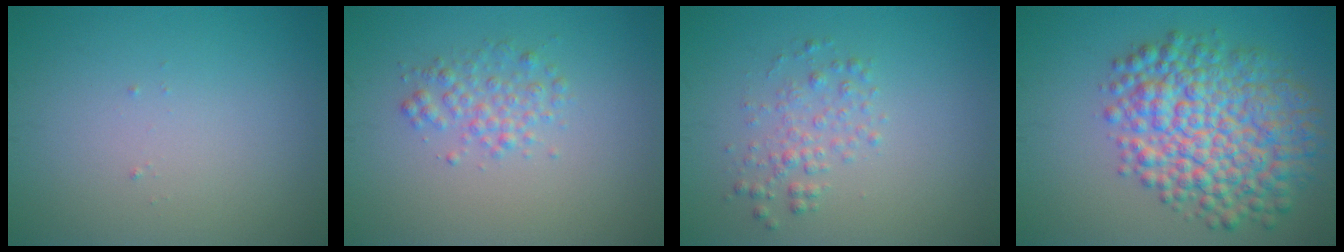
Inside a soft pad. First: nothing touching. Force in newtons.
{"total": 2.0, "press": 2.0, "slide": 0.0}
{"total": 2.0, "press": 2.0, "slide": 0.0}
{"total": 9.5, "press": 9.5, "slide": 0.3}